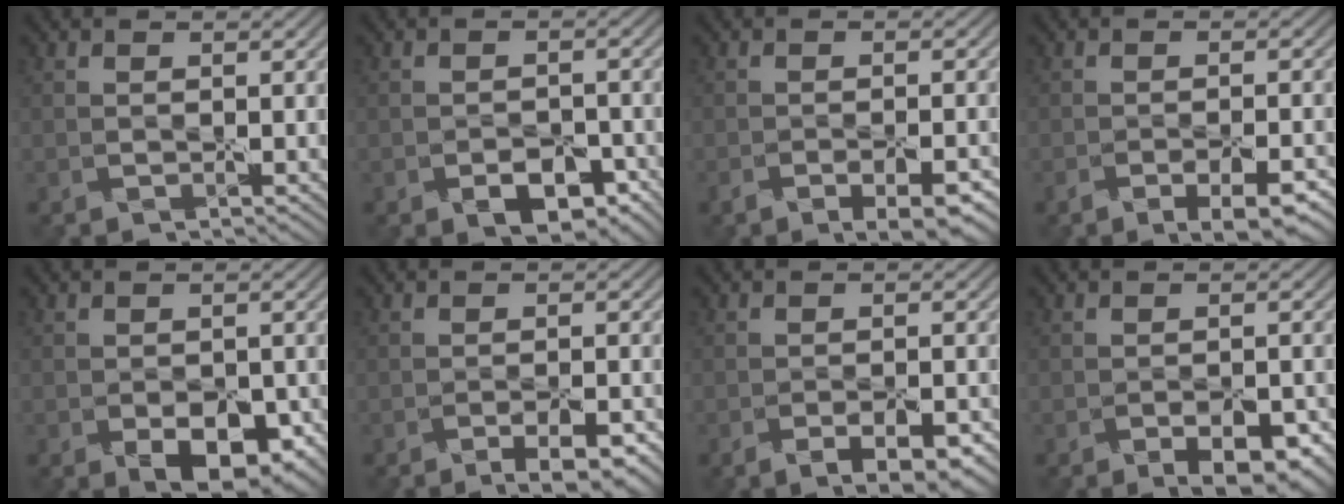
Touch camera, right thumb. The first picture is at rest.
{"total": 4.2, "force": [-2.7, 2.2, 2.3], "torque": [-0.023, 0.000, -0.037]}
{"total": 5.3, "force": [-3.5, 1.7, 3.7], "torque": [-0.044, -0.006, -0.048]}
{"total": 4.8, "force": [-3.3, 1.2, 3.2], "torque": [-0.037, -0.001, -0.046]}
{"total": 5.3, "force": [-2.5, 2.9, 3.6], "torque": [-0.051, -0.011, -0.029]}
{"total": 3.6, "force": [-2.5, 0.5, 2.5], "torque": [-0.026, 0.003, -0.032]}
{"total": 4.5, "force": [-2.9, 1.3, 3.2], "torque": [-0.038, 0.002, -0.037]}
{"total": 4.1, "force": [-2.5, 1.6, 2.9], "torque": [-0.032, -0.001, -0.026]}